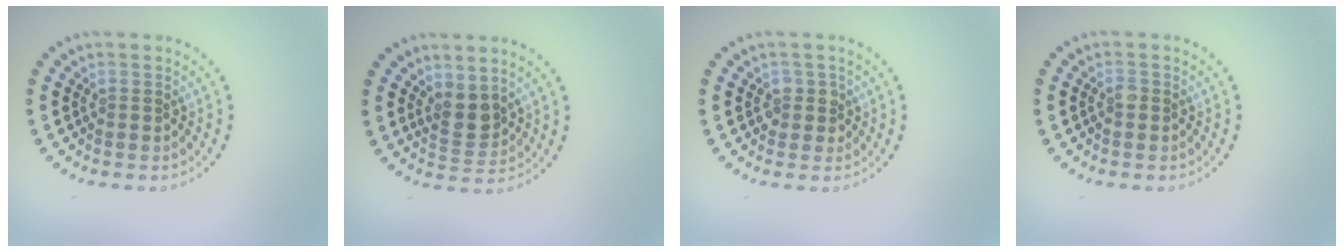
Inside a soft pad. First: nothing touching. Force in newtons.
{"total": 2.2, "press": 1.8, "slide": 1.3}
{"total": 1.5, "press": 1.4, "slide": 0.6}
{"total": 0.6, "press": 0.5, "slide": 0.3}